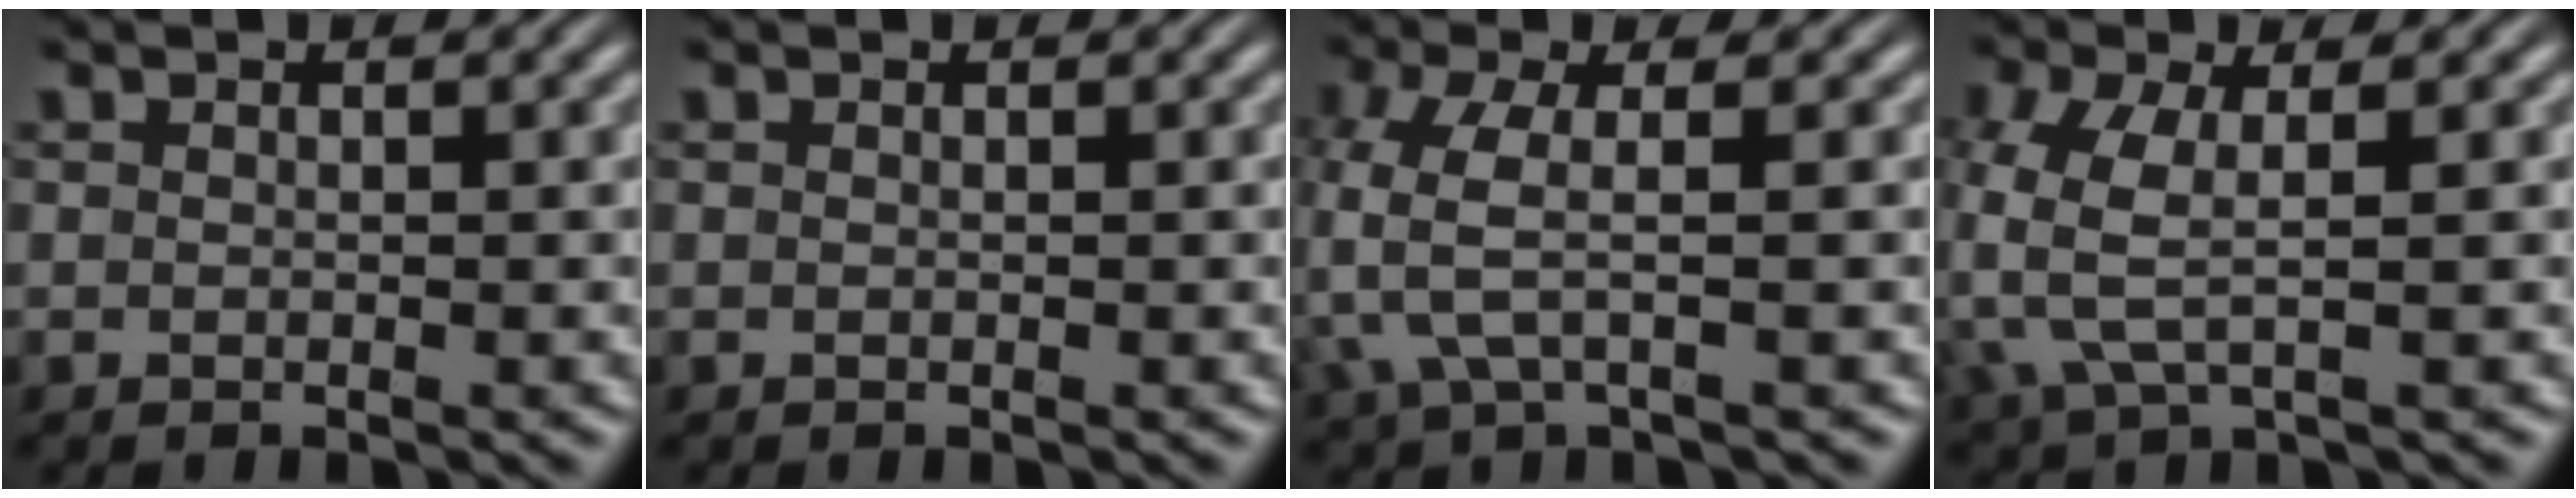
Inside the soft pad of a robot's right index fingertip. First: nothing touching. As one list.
[{"total": 0.0}, {"total": 4.1, "force": [0.3, 1.6, 3.7], "torque": [-0.104, -0.011, 0.013]}, {"total": 4.8, "force": [0.3, 2.6, 4.0], "torque": [-0.110, -0.018, 0.013]}]